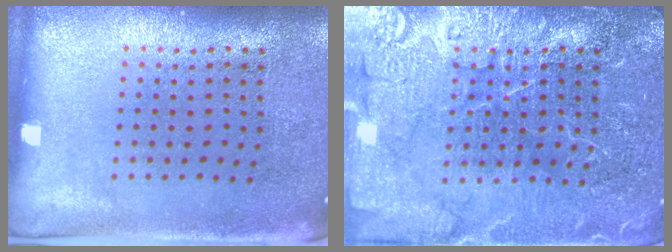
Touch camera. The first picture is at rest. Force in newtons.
{"total": 7.1, "press": 7.0, "slide": 1.0}